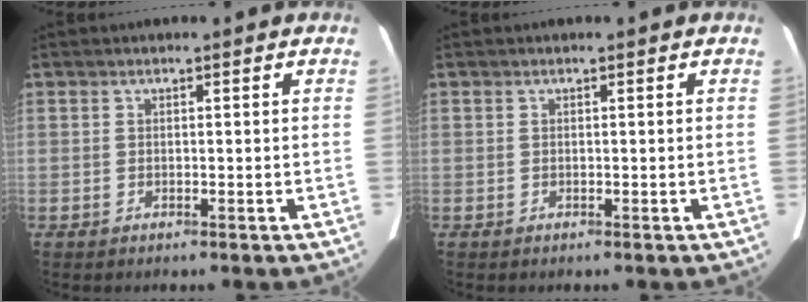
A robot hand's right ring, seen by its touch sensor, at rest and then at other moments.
{"total": 0.0}